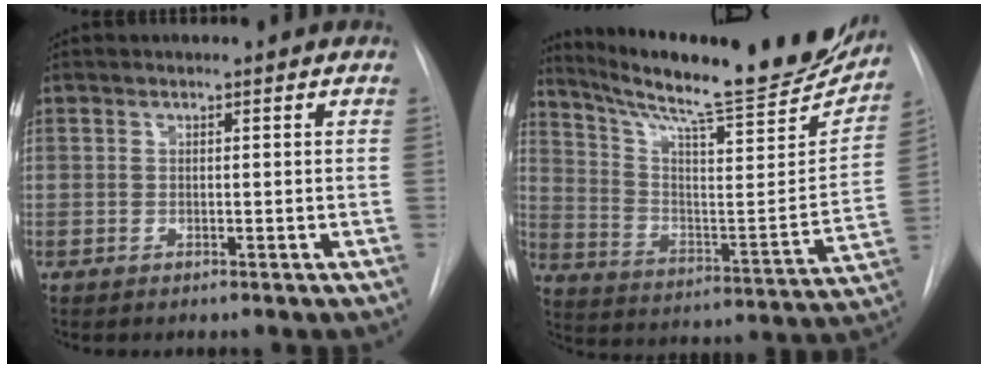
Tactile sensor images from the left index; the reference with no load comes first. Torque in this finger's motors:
{"motor_torque": [0.00, -0.58, 0.43, 0.13]}